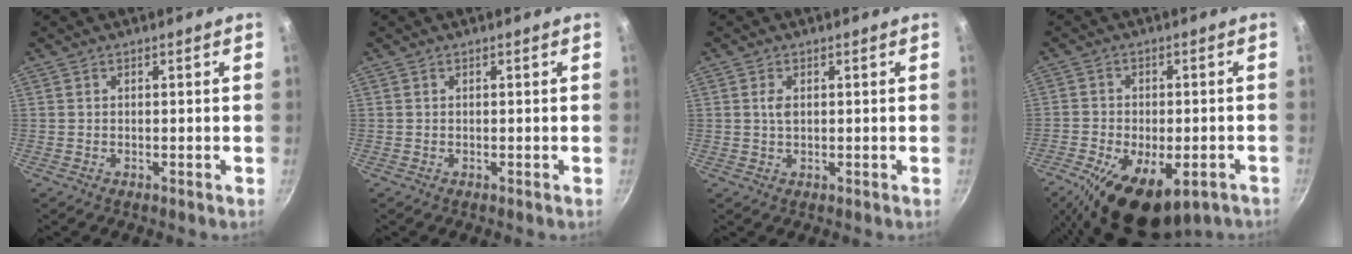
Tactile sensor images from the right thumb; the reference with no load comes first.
{"total": 0.0}
{"total": 1.9, "force": [0.4, 1.0, 1.5], "torque": [-0.029, 0.000, 0.007]}
{"total": 16.8, "force": [-8.3, 8.5, 11.9], "torque": [-0.202, 0.003, -0.115]}